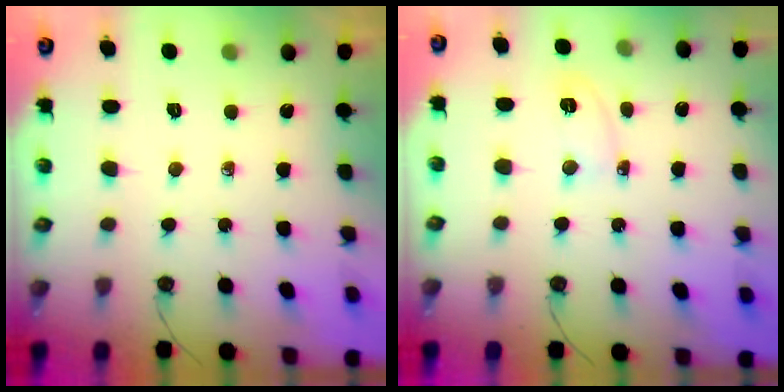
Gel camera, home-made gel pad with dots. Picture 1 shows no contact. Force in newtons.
{"total": 5.4, "press": 3.8, "slide": 3.8}